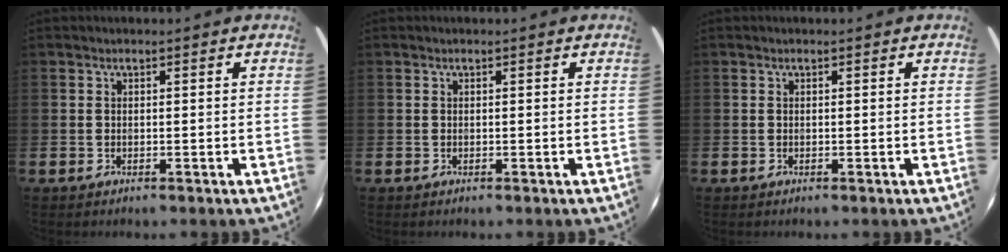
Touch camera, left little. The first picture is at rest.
{"total": 0.0}
{"total": 0.0}